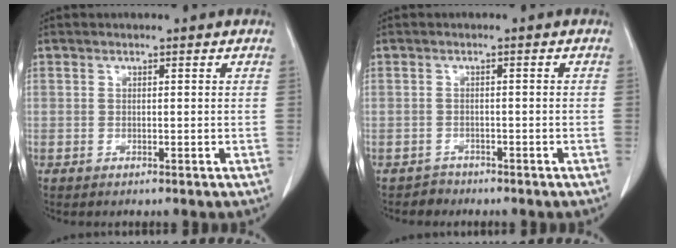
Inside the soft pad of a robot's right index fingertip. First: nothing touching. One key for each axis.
{"total": 1.5, "fx": -1.3, "fy": 0.5, "fz": -0.5, "tx": 0.008, "ty": 0.001, "tz": -0.021}